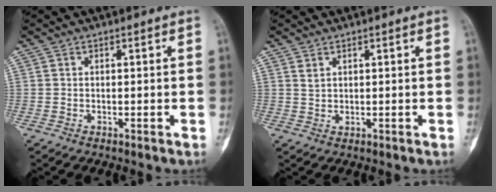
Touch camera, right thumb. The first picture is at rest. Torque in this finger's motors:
{"motor_torque": [-0.29, 0.19, 0.10, 0.26, -0.01]}